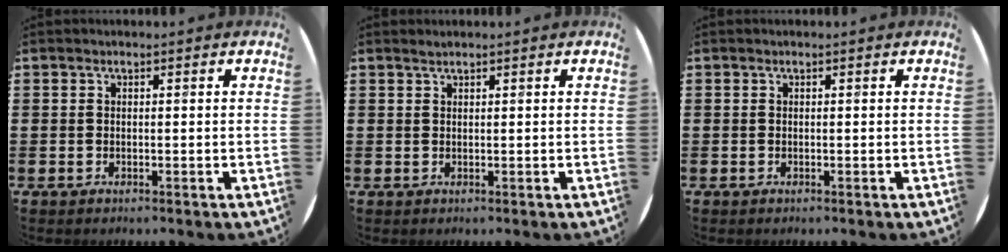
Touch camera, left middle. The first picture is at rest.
{"total": 0.6, "force": [0.6, 0.0, 0.1], "torque": [-0.003, -0.001, 0.012]}
{"total": 0.0}